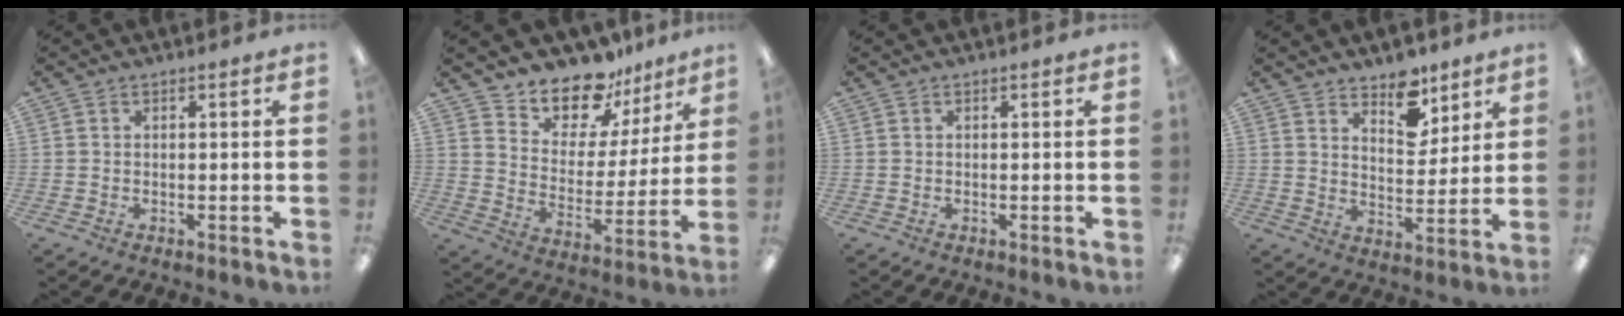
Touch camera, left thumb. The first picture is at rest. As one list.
[{"total": 12.8, "force": [11.6, 5.0, 1.6], "torque": [-0.044, -0.109, 0.217]}, {"total": 0.0}, {"total": 9.4, "force": [7.2, 4.9, 3.5], "torque": [-0.021, -0.052, 0.124]}]